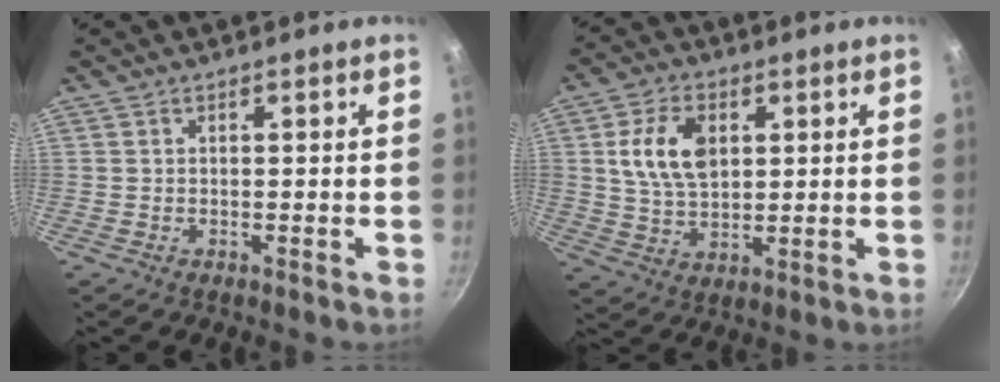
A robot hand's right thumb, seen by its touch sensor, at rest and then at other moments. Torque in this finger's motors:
{"motor_torque": [-0.58, 1.09, 0.45, 0.50, 0.12]}